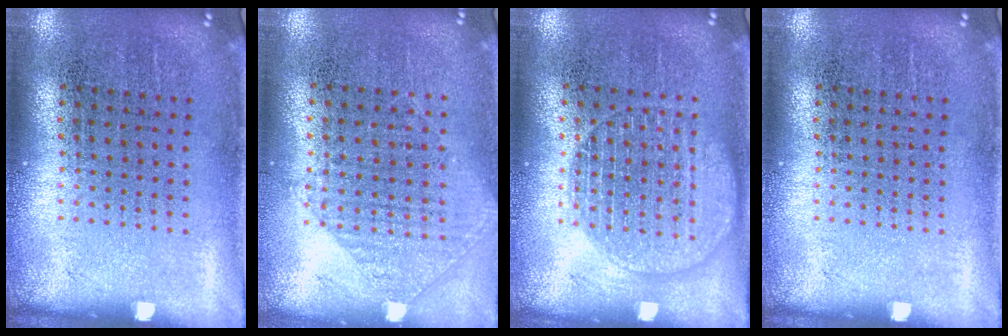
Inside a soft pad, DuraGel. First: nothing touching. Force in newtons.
{"total": 0.9, "press": 0.9, "slide": 0.3}
{"total": 1.6, "press": 1.6, "slide": 0.1}
{"total": 0.0}